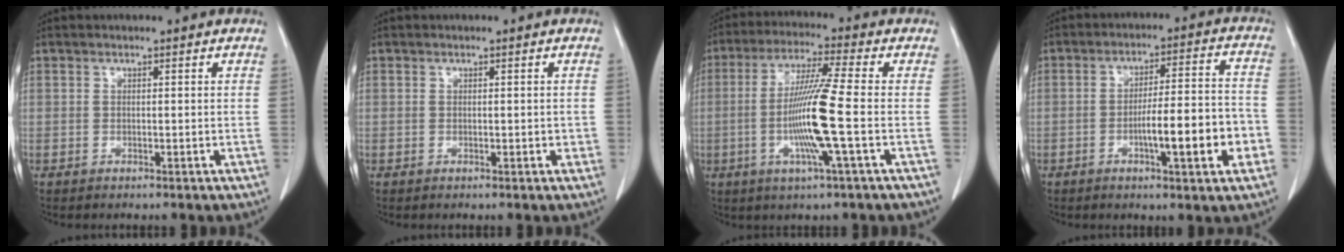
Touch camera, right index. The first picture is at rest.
{"total": 1.1, "force": [-0.1, 0.7, 0.9], "torque": [-0.011, 0.004, 0.002]}
{"total": 11.4, "force": [-2.1, -1.1, 11.2], "torque": [-0.221, -0.012, -0.047]}
{"total": 11.7, "force": [-3.7, 1.4, 11.0], "torque": [-0.168, 0.011, -0.053]}